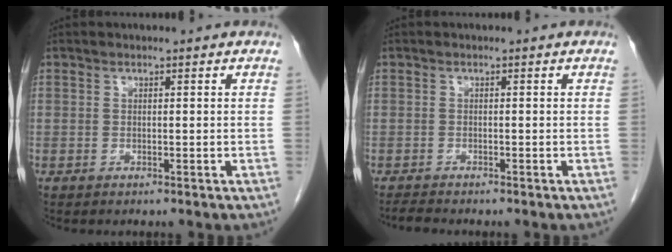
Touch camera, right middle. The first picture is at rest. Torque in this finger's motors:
{"motor_torque": [0.08, -0.03, -0.04, 0.00]}